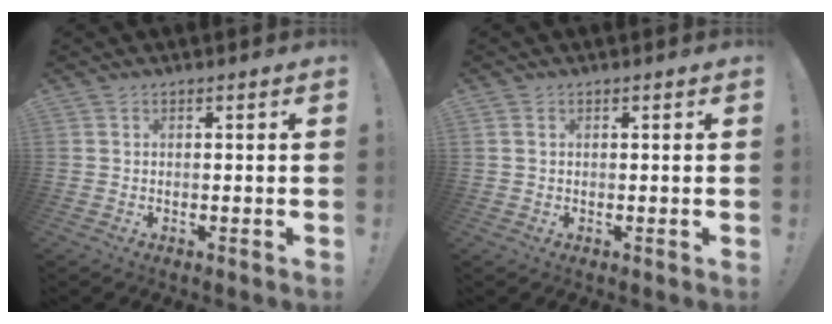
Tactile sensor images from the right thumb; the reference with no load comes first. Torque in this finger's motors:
{"motor_torque": [-0.09, -0.08, -0.06, -0.03, 0.06]}